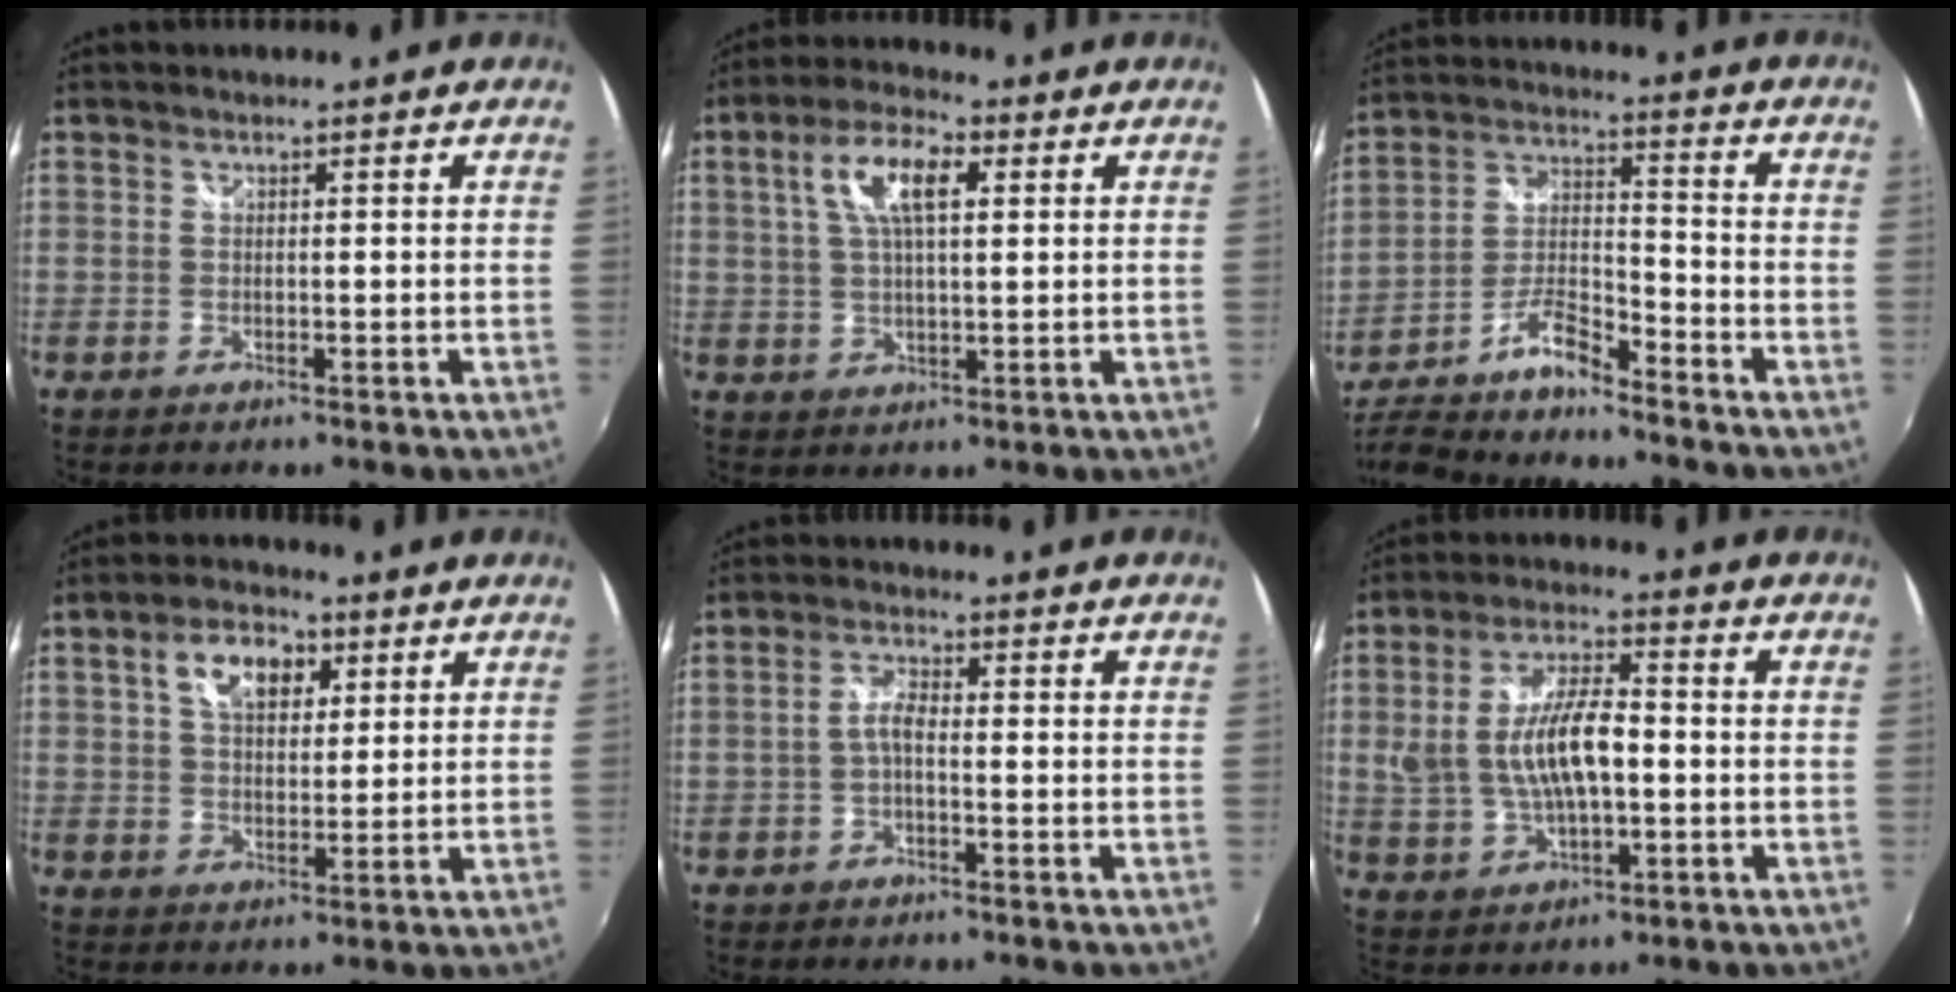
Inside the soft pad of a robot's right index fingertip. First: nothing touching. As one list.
[{"total": 8.9, "force": [2.9, 3.4, 7.7], "torque": [-0.148, 0.018, 0.051]}, {"total": 12.9, "force": [-9.7, 2.2, 8.2], "torque": [-0.176, -0.009, -0.185]}, {"total": 8.4, "force": [3.5, 5.1, 5.7], "torque": [-0.098, 0.024, 0.058]}, {"total": 2.6, "force": [-1.0, 0.9, 2.3], "torque": [-0.052, 0.009, -0.021]}, {"total": 11.7, "force": [-0.4, 5.0, 10.6], "torque": [-0.211, 0.005, 0.003]}]